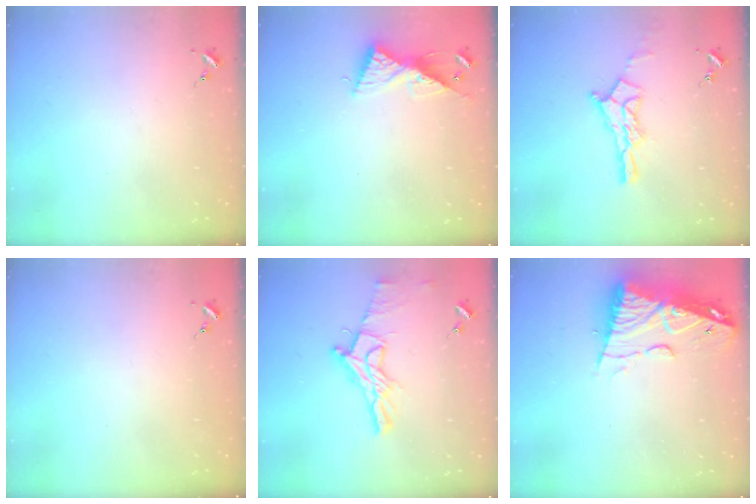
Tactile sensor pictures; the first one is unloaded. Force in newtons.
{"total": 9.1, "press": 9.1, "slide": 0.4}
{"total": 12.4, "press": 12.4, "slide": 1.0}
{"total": 0.0}
{"total": 12.8, "press": 12.7, "slide": 0.8}
{"total": 13.3, "press": 13.2, "slide": 1.2}